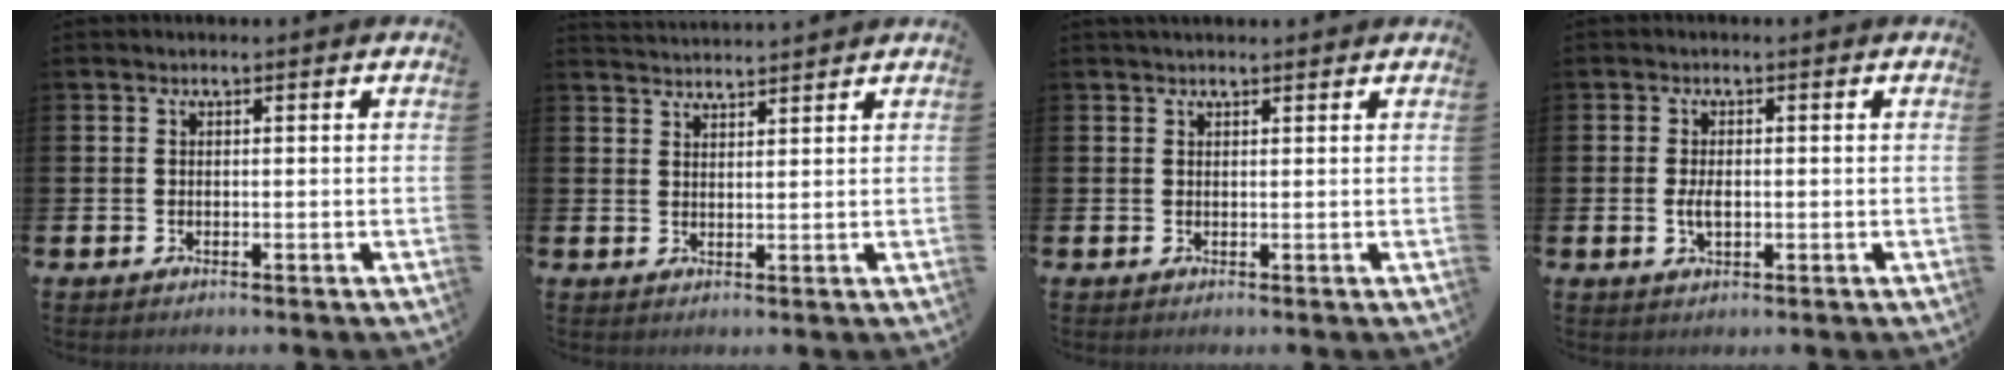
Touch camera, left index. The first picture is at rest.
{"total": 2.8, "force": [2.8, 0.1, 0.0], "torque": [-0.005, -0.014, 0.052]}
{"total": 1.2, "force": [1.1, 0.3, 0.3], "torque": [0.003, 0.001, 0.018]}
{"total": 2.5, "force": [-0.2, 1.2, 2.2], "torque": [-0.037, 0.001, -0.005]}